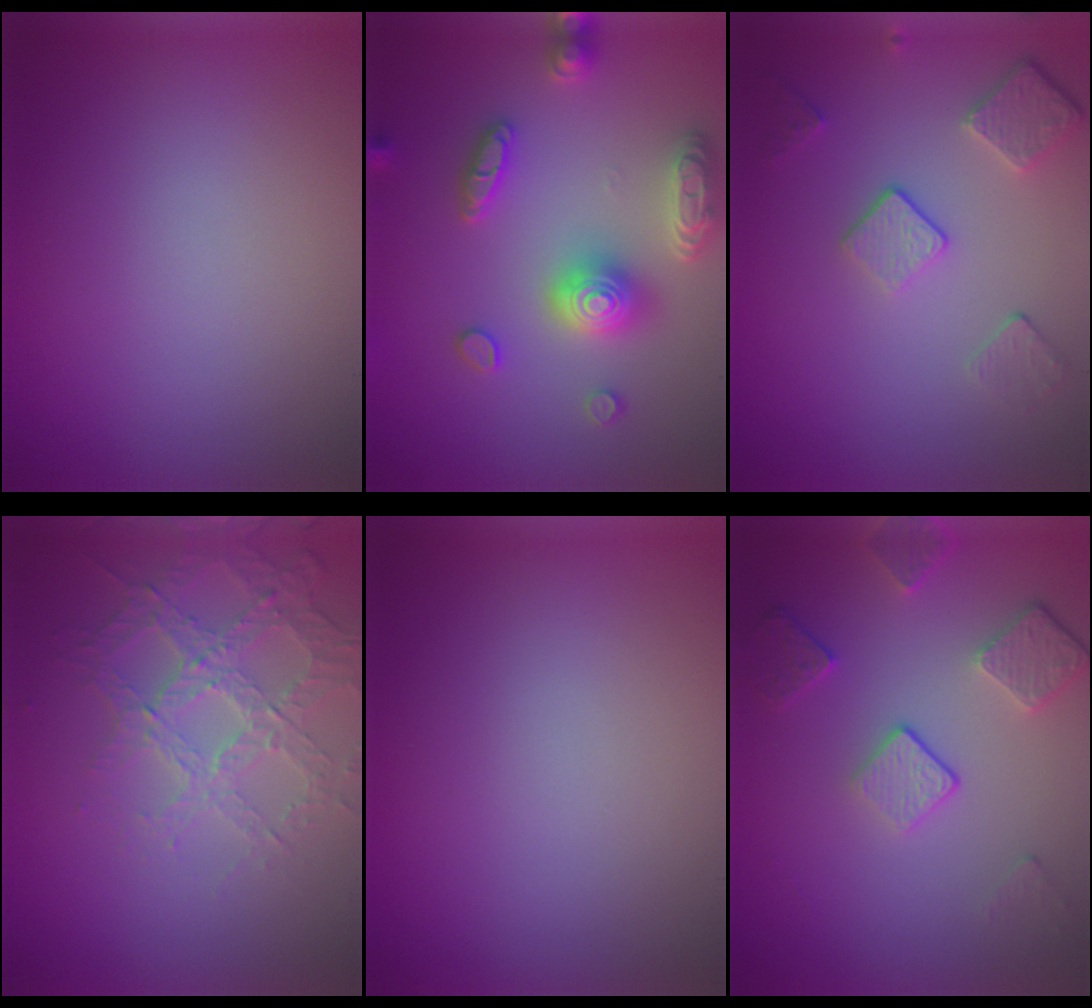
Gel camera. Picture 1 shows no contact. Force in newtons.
{"total": 5.5, "press": 5.4, "slide": 0.9}
{"total": 3.6, "press": 2.9, "slide": 2.2}
{"total": 3.6, "press": 3.3, "slide": 1.4}
{"total": 0.0}
{"total": 4.0, "press": 3.1, "slide": 2.5}